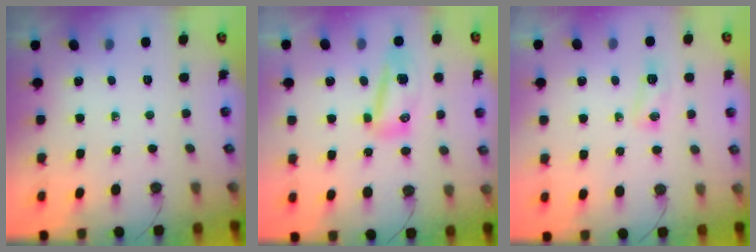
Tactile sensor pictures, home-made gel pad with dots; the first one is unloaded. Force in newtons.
{"total": 16.3, "press": 11.1, "slide": 11.9}
{"total": 4.6, "press": 4.6, "slide": 0.7}